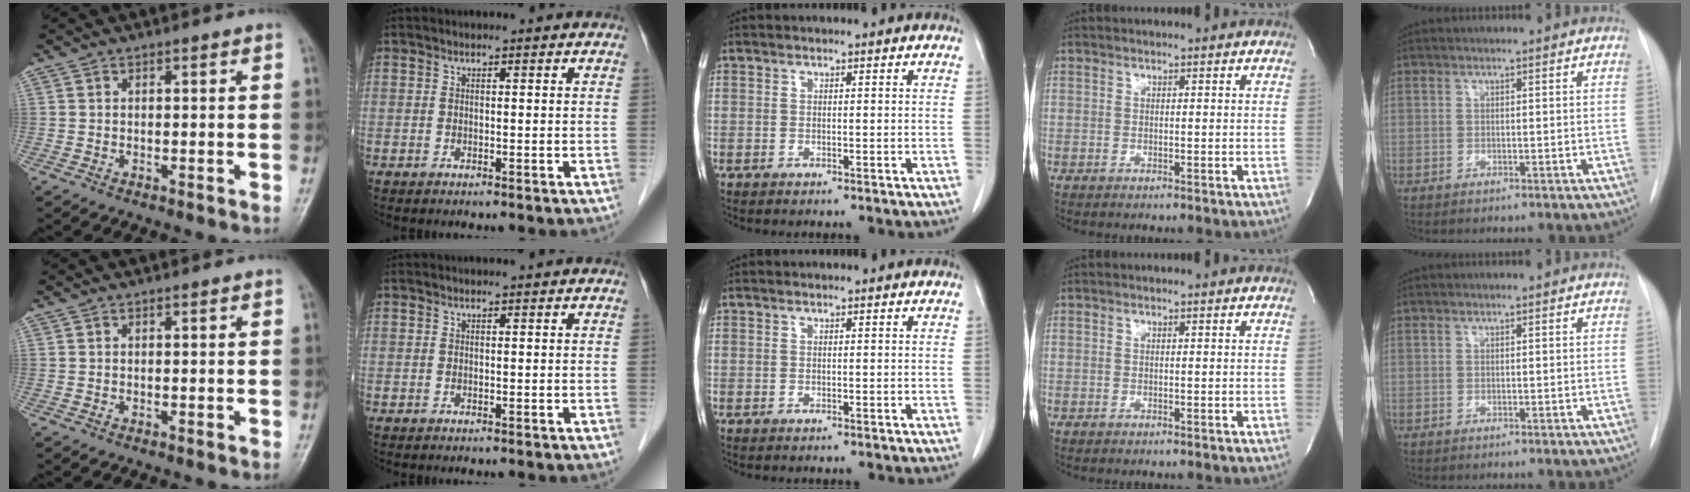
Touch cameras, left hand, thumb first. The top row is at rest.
{}